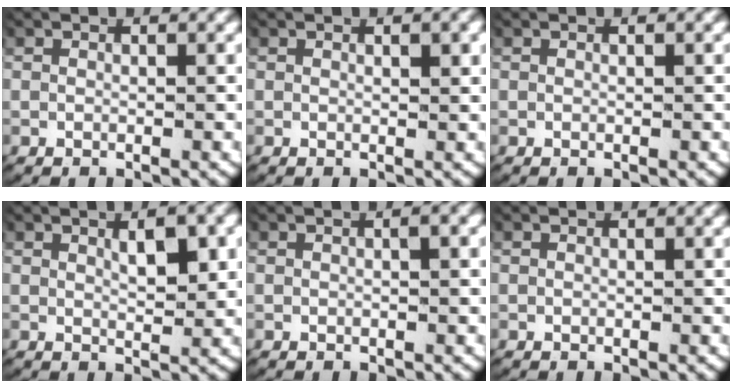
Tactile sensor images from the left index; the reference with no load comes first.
{"total": 0.9, "force": [0.4, 0.0, 0.8], "torque": [-0.011, -0.003, 0.008]}
{"total": 0.0}
{"total": 2.8, "force": [1.1, 0.8, 2.5], "torque": [-0.037, -0.004, 0.022]}
{"total": 1.1, "force": [0.3, 0.2, 1.0], "torque": [-0.014, 0.007, 0.005]}
{"total": 0.0}